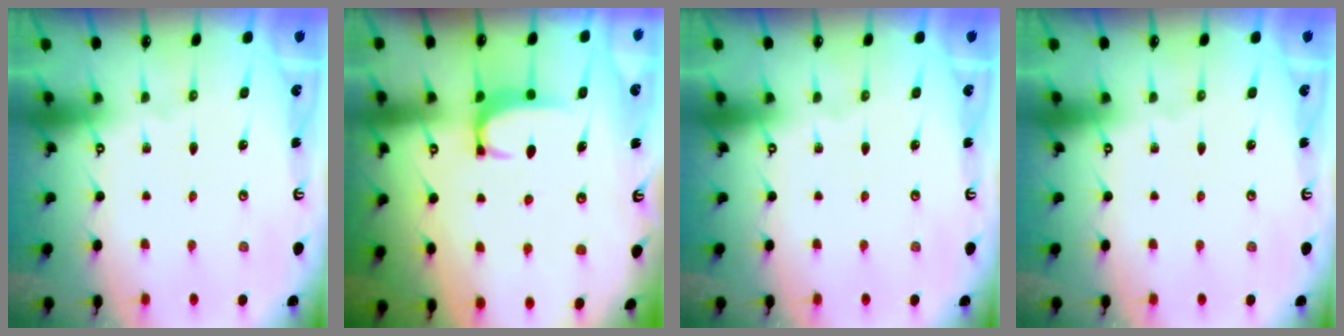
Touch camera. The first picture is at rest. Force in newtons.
{"total": 1.6, "press": 1.6, "slide": 0.5}
{"total": 0.0}
{"total": 0.0}